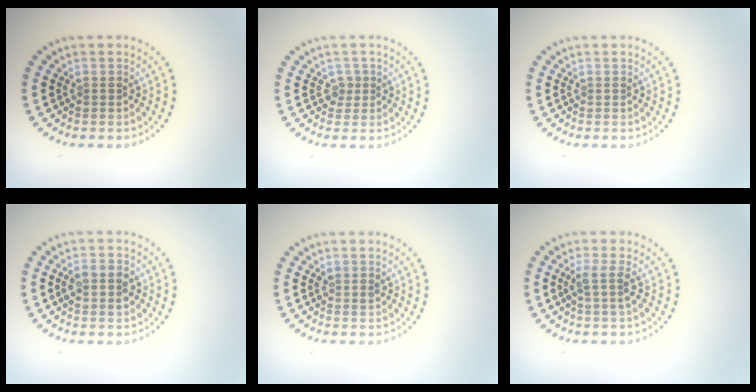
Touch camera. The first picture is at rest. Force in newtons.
{"total": 1.2, "press": 0.9, "slide": 0.8}
{"total": 0.0}
{"total": 2.7, "press": 2.7, "slide": 0.1}
{"total": 0.8, "press": 0.8, "slide": 0.3}
{"total": 2.0, "press": 1.6, "slide": 1.2}